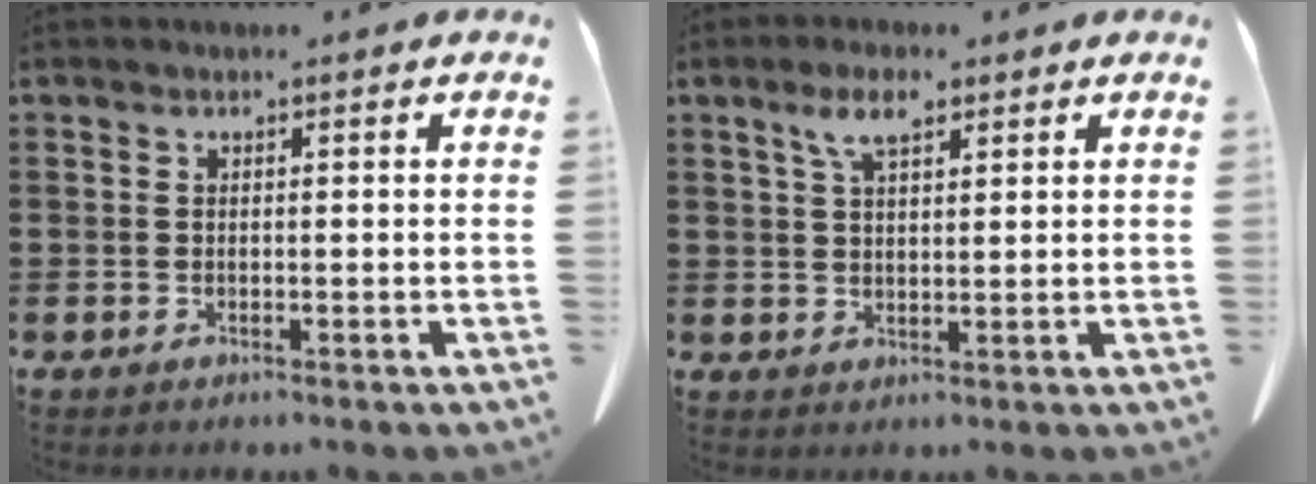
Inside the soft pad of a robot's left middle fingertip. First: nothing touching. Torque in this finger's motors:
{"motor_torque": [0.49, -0.07, 0.16, 0.08]}